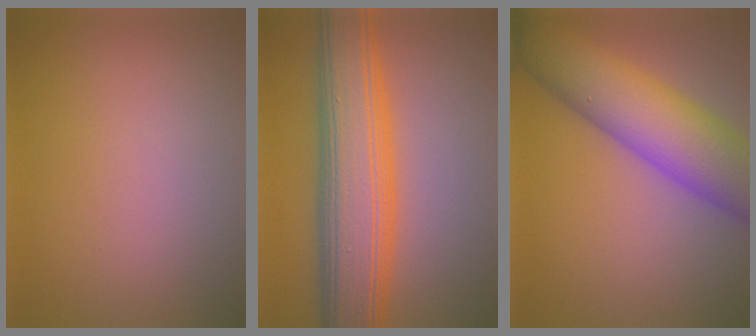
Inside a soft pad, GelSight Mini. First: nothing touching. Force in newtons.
{"total": 10.0, "press": 10.0, "slide": 0.4}
{"total": 10.3, "press": 10.3, "slide": 0.6}